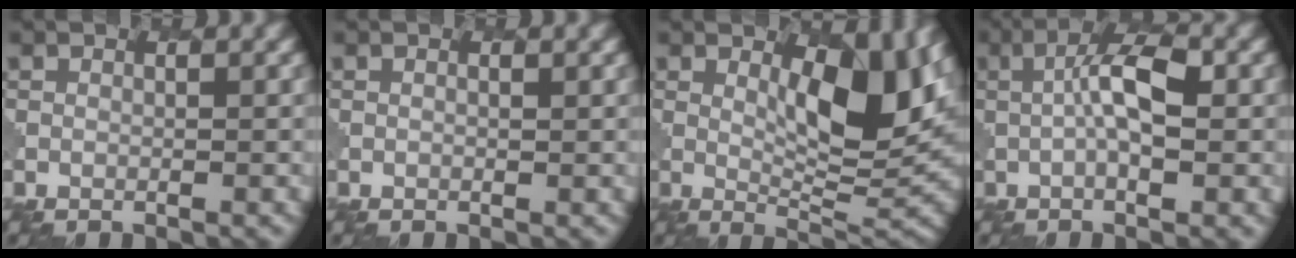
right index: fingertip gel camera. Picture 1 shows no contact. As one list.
[{"total": 0.0}, {"total": 9.7, "force": [1.8, 3.4, 8.9], "torque": [-0.123, -0.004, 0.037]}, {"total": 5.1, "force": [0.2, 1.4, 4.9], "torque": [-0.088, 0.005, 0.003]}]